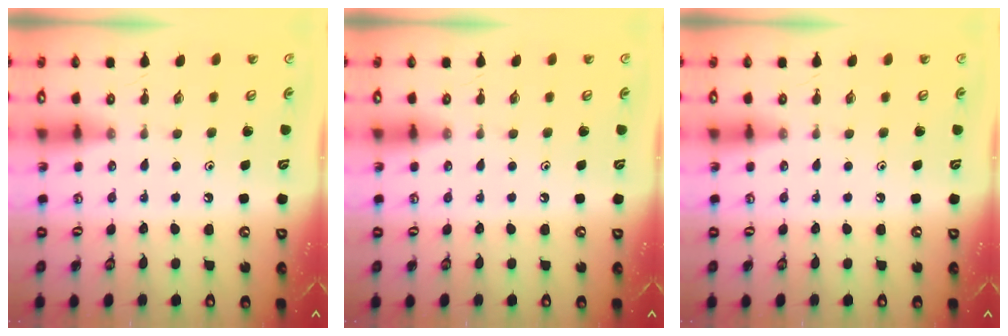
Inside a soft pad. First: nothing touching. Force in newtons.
{"total": 0.0}
{"total": 0.0}